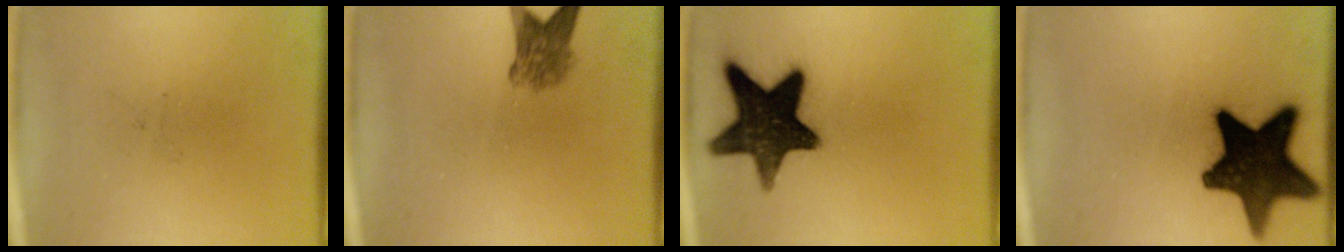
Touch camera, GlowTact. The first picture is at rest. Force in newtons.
{"total": 4.1}
{"total": 16.0}
{"total": 16.7}